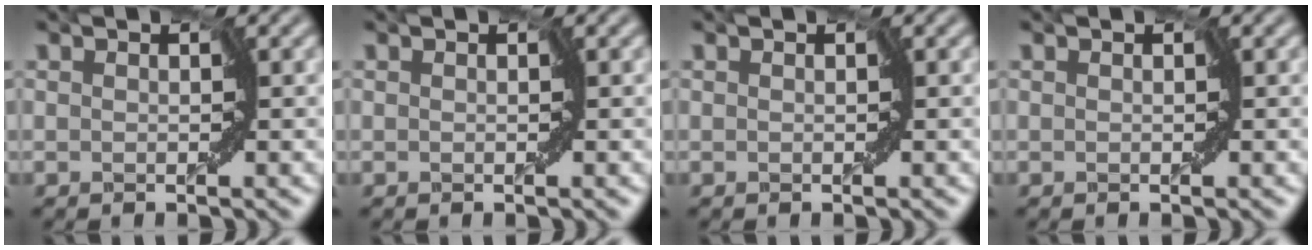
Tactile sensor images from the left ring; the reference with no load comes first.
{"total": 0.0}
{"total": 0.0}
{"total": 0.0}